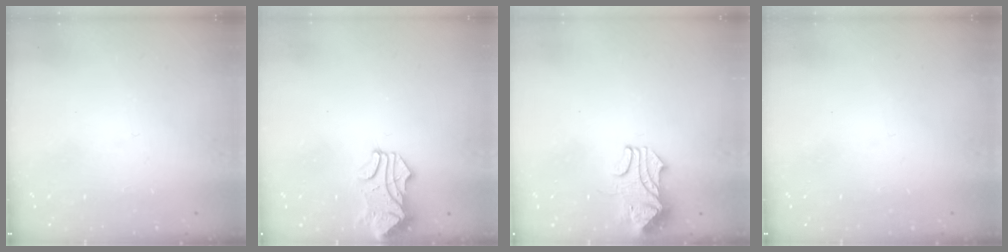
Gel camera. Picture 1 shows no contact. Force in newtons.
{"total": 1.6, "press": 1.3, "slide": 0.9}
{"total": 2.1, "press": 2.0, "slide": 0.9}
{"total": 0.0}